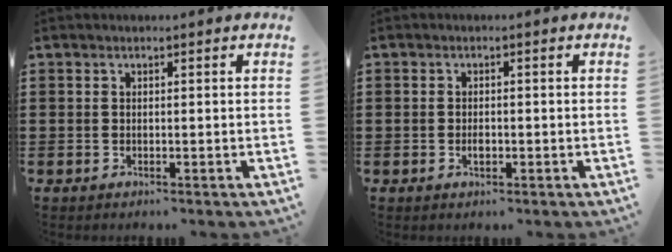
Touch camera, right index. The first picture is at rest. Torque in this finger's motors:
{"motor_torque": [2.14, 0.00, 0.22, 0.01]}